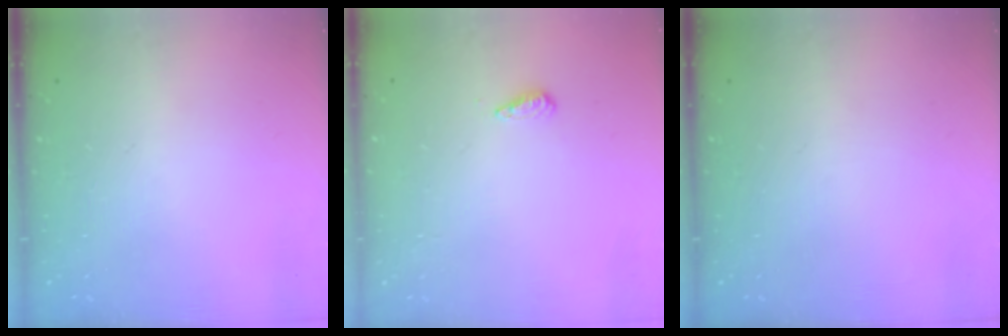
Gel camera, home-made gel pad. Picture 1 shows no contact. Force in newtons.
{"total": 5.3, "press": 5.2, "slide": 1.1}
{"total": 0.0}